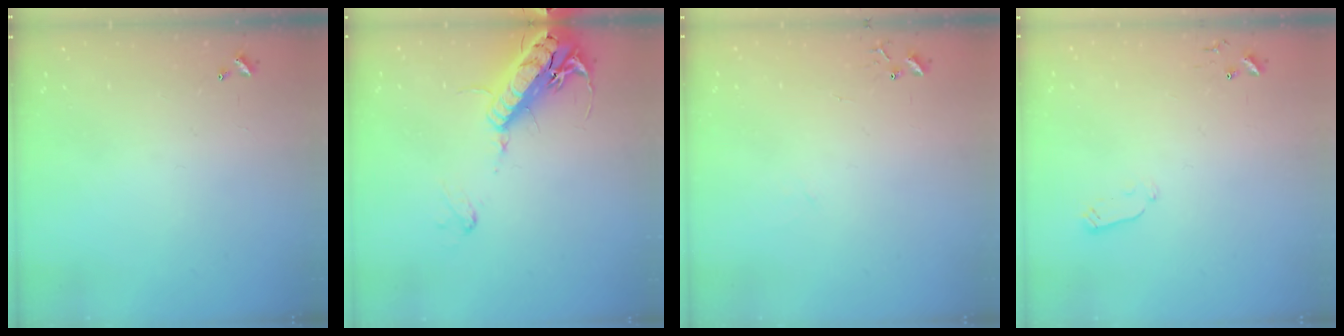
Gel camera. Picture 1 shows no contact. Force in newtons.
{"total": 19.9, "press": 19.5, "slide": 3.8}
{"total": 4.6, "press": 4.5, "slide": 0.6}
{"total": 2.9, "press": 2.9, "slide": 0.4}